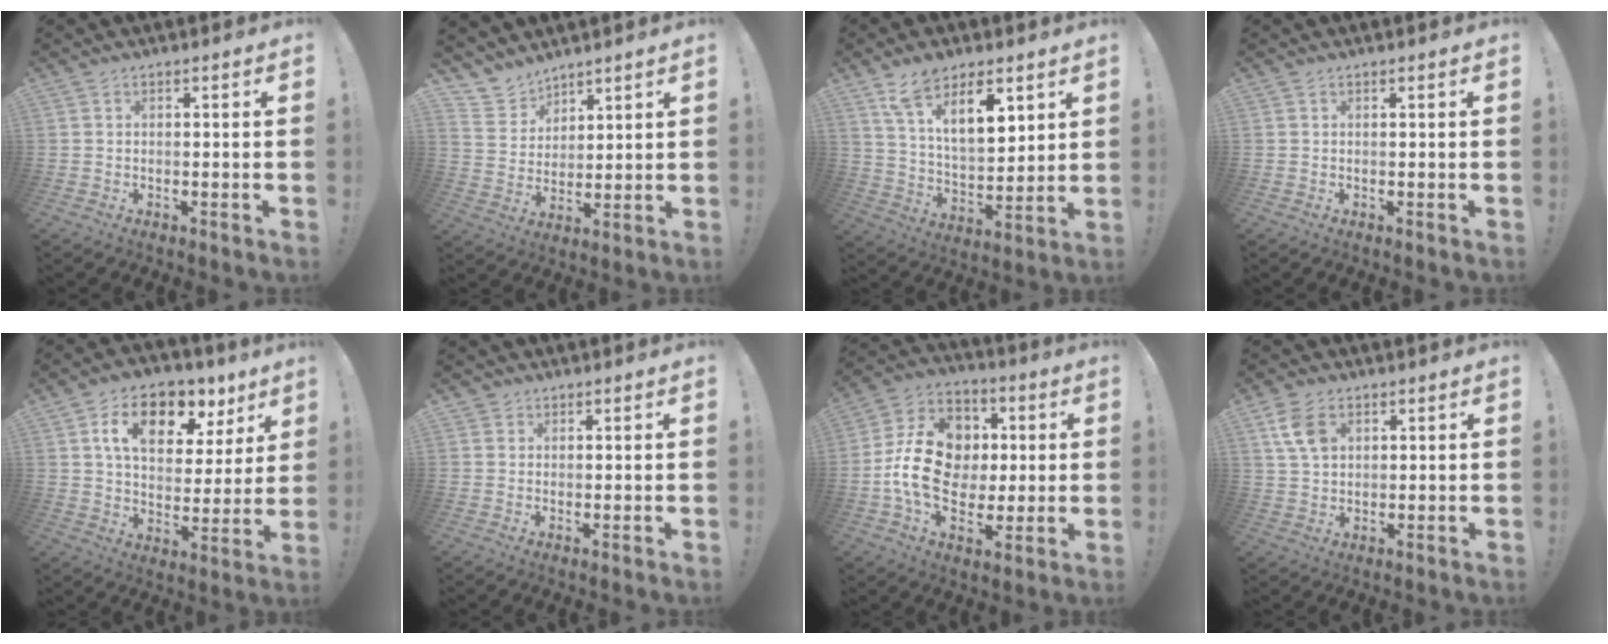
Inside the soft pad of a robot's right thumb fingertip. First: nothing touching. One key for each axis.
{"total": 7.6, "fx": 6.4, "fy": 4.1, "fz": 0.3, "tx": -0.027, "ty": -0.056, "tz": 0.129}
{"total": 13.9, "fx": 9.0, "fy": 6.4, "fz": 8.5, "tx": -0.148, "ty": -0.040, "tz": 0.163}
{"total": 0.0}
{"total": 15.4, "fx": 7.9, "fy": 8.8, "fz": 9.8, "tx": -0.150, "ty": -0.037, "tz": 0.136}
{"total": 1.5, "fx": 1.0, "fy": 1.1, "fz": 0.1, "tx": -0.005, "ty": -0.001, "tz": 0.018}
{"total": 18.7, "fx": -0.4, "fy": 14.8, "fz": 11.3, "tx": -0.174, "ty": 0.018, "tz": 0.003}
{"total": 8.0, "fx": 3.3, "fy": 5.5, "fz": 4.9, "tx": -0.091, "ty": -0.003, "tz": 0.066}